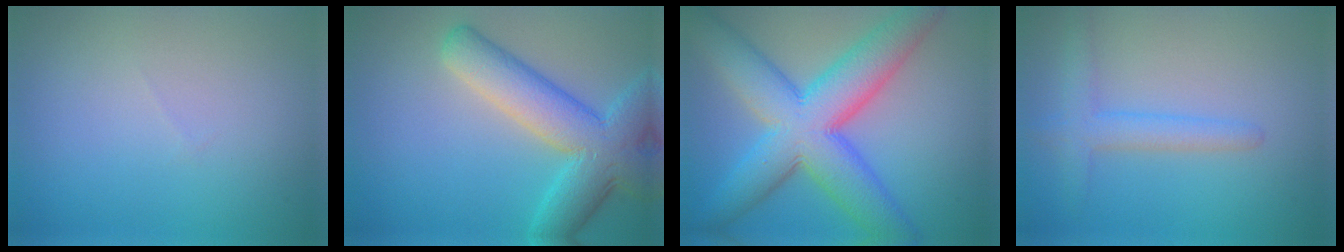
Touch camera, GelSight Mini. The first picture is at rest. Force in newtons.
{"total": 7.8, "press": 7.8, "slide": 0.3}
{"total": 10.7, "press": 10.7, "slide": 0.4}
{"total": 2.8, "press": 2.8, "slide": 0.2}